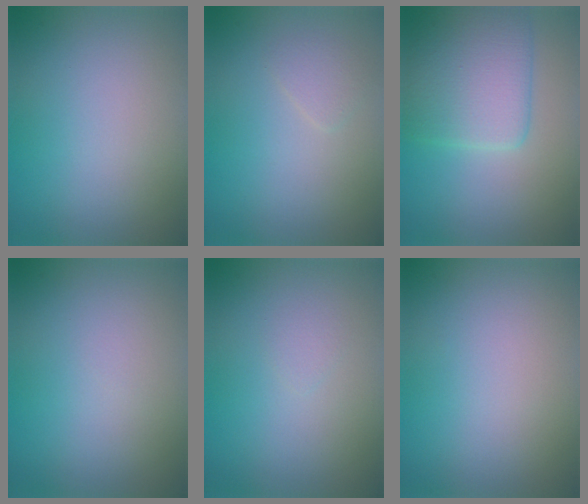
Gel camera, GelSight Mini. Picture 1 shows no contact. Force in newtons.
{"total": 1.0, "press": 1.0, "slide": 0.0}
{"total": 5.7, "press": 5.7, "slide": 0.2}
{"total": 0.0}
{"total": 0.6, "press": 0.6, "slide": 0.1}
{"total": 0.0}